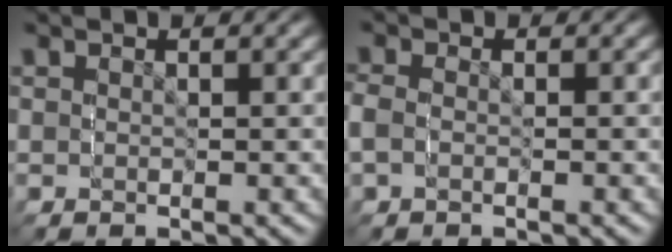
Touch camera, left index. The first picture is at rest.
{"total": 1.1, "force": [-0.9, -0.1, -0.6], "torque": [0.001, -0.012, -0.014]}